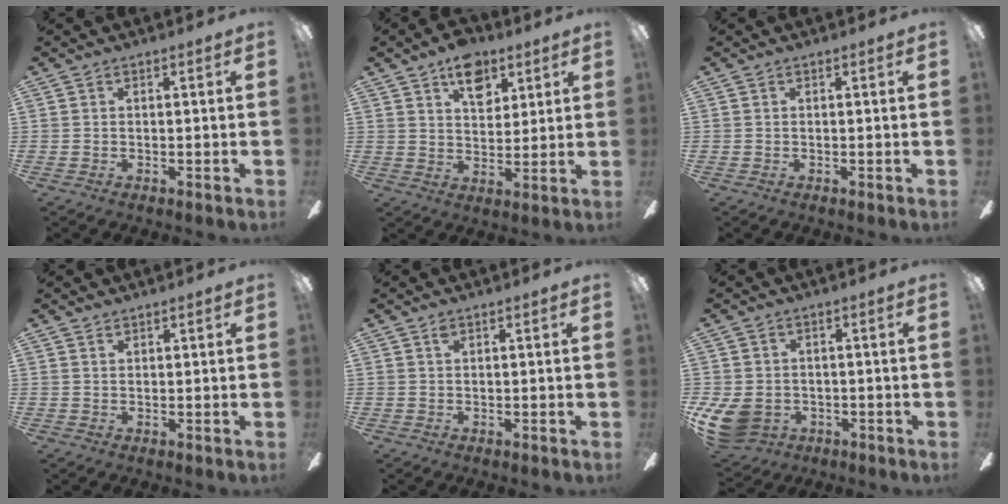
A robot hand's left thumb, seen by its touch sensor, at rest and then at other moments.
{"total": 9.9, "force": [5.9, 6.1, 5.2], "torque": [-0.061, -0.019, 0.103]}
{"total": 0.0}
{"total": 1.1, "force": [1.0, 0.5, 0.1], "torque": [-0.004, -0.001, 0.020]}
{"total": 1.0, "force": [0.7, 0.4, 0.6], "torque": [-0.014, 0.001, 0.012]}
{"total": 8.8, "force": [-2.8, 6.8, 4.8], "torque": [-0.113, 0.011, -0.051]}